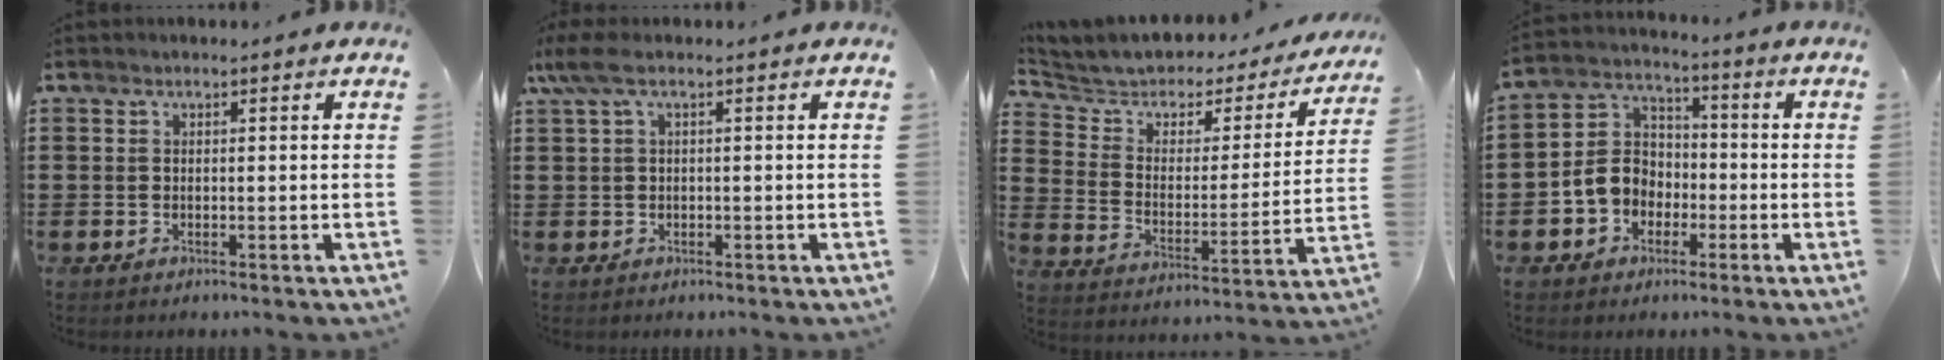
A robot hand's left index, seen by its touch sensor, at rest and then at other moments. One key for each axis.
{"total": 3.1, "fx": -0.2, "fy": 0.9, "fz": 3.0, "tx": -0.071, "ty": -0.004, "tz": -0.008}
{"total": 4.0, "fx": 3.1, "fy": 2.2, "fz": 1.2, "tx": -0.051, "ty": -0.026, "tz": 0.044}
{"total": 6.8, "fx": -2.2, "fy": 5.8, "fz": 2.8, "tx": -0.083, "ty": 0.015, "tz": -0.047}